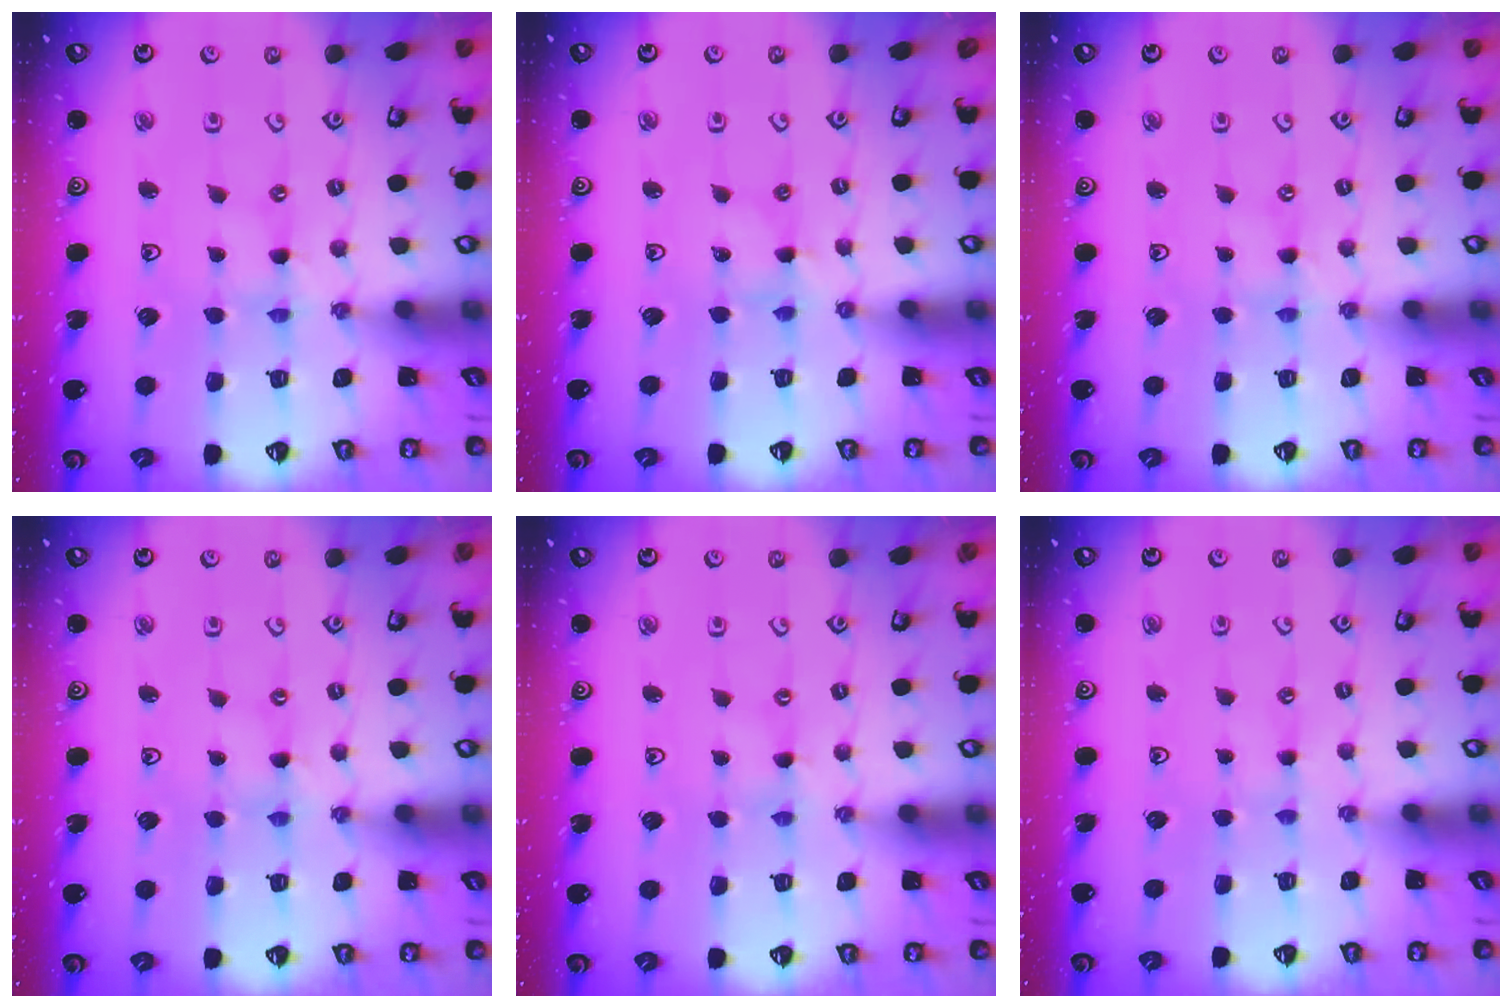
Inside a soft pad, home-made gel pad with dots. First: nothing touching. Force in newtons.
{"total": 1.8, "press": 1.8, "slide": 0.2}
{"total": 0.0}
{"total": 0.0}
{"total": 0.0}
{"total": 1.0, "press": 1.0, "slide": 0.2}